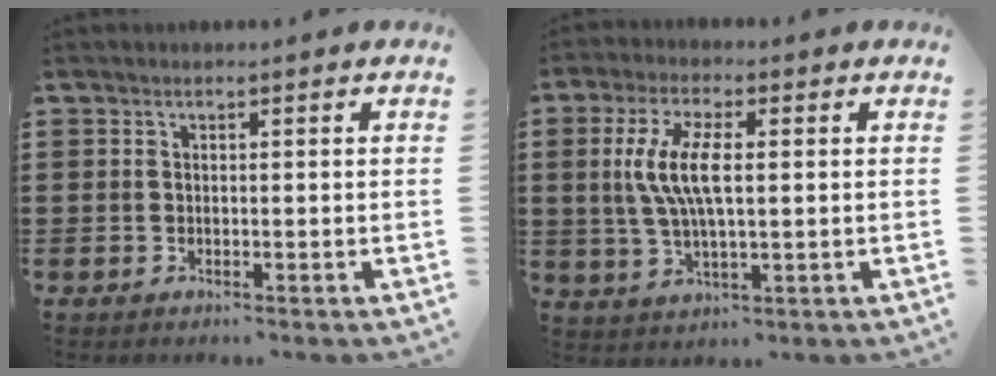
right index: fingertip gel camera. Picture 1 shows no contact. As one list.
[{"total": 8.1, "force": [0.8, 2.8, 7.6], "torque": [-0.172, 0.000, 0.006]}]